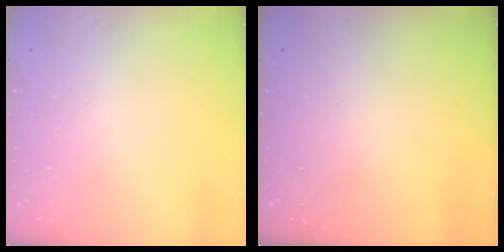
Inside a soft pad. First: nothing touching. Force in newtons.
{"total": 0.0}